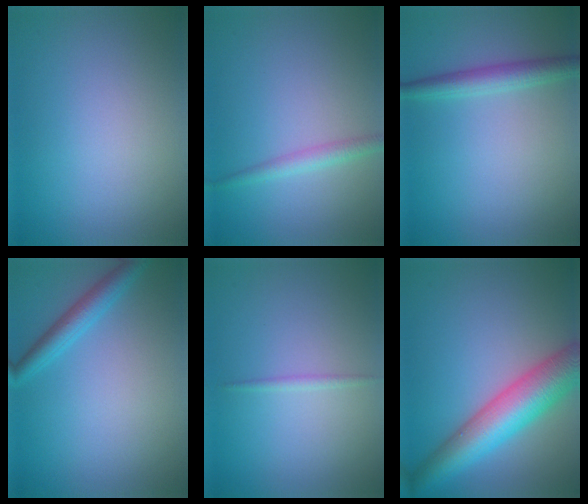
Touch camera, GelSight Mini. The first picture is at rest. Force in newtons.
{"total": 1.7, "press": 1.7, "slide": 0.0}
{"total": 2.6, "press": 2.6, "slide": 0.0}
{"total": 2.6, "press": 2.6, "slide": 0.1}
{"total": 0.7, "press": 0.7, "slide": 0.0}
{"total": 8.5, "press": 8.5, "slide": 0.2}